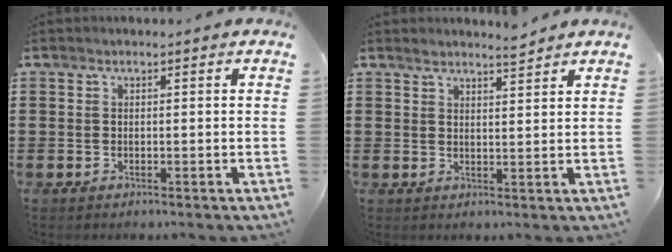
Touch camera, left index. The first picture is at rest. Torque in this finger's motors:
{"motor_torque": [0.45, -0.37, 0.02, 0.02]}